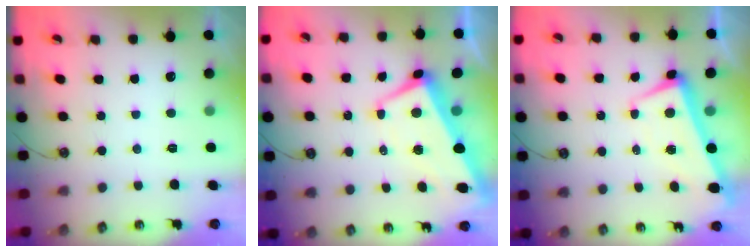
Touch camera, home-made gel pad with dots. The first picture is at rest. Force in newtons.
{"total": 1.6, "press": 1.0, "slide": 1.3}
{"total": 2.2, "press": 2.1, "slide": 0.7}